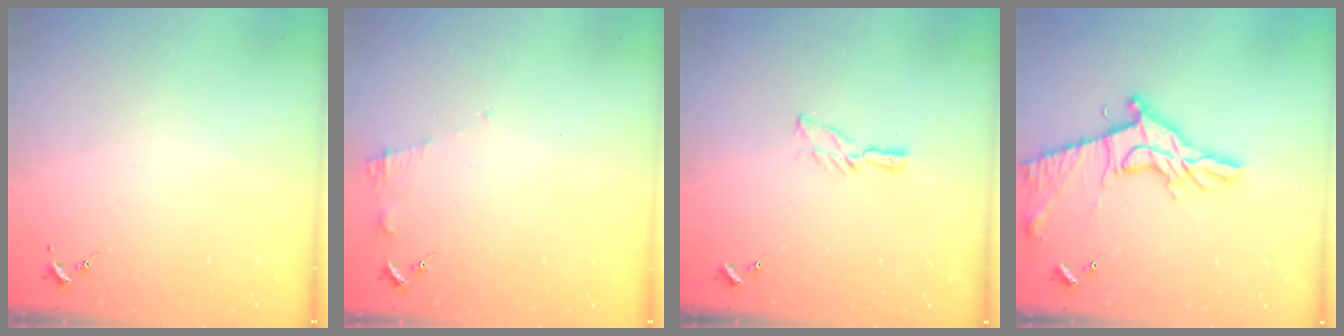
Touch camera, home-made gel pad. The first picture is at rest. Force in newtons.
{"total": 6.7, "press": 6.7, "slide": 0.5}
{"total": 6.2, "press": 6.2, "slide": 0.5}
{"total": 16.7, "press": 16.7, "slide": 0.7}